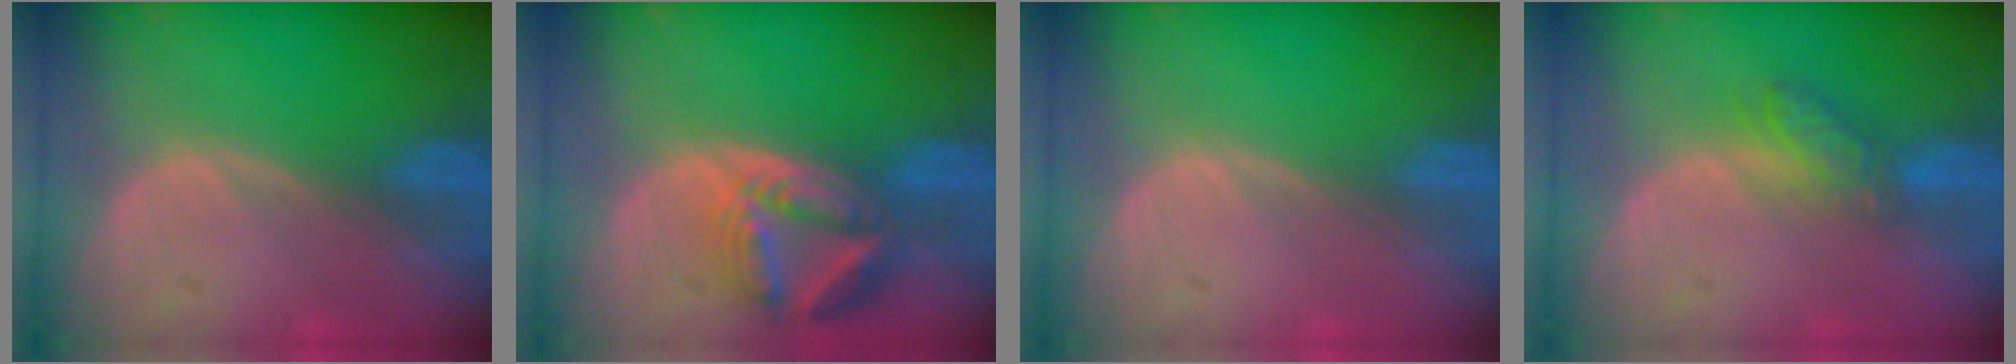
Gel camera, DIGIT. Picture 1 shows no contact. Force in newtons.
{"total": 8.2, "press": 7.2, "slide": 3.9}
{"total": 0.0}
{"total": 4.4, "press": 4.0, "slide": 1.8}